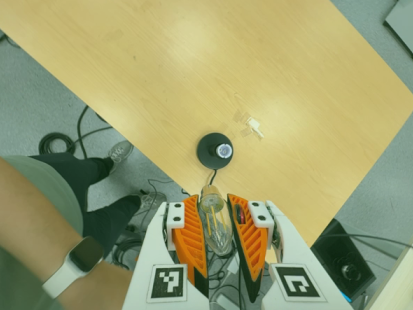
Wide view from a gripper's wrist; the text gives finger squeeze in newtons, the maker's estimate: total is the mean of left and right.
{"total": 22.2, "left": 23.7, "right": 20.7}